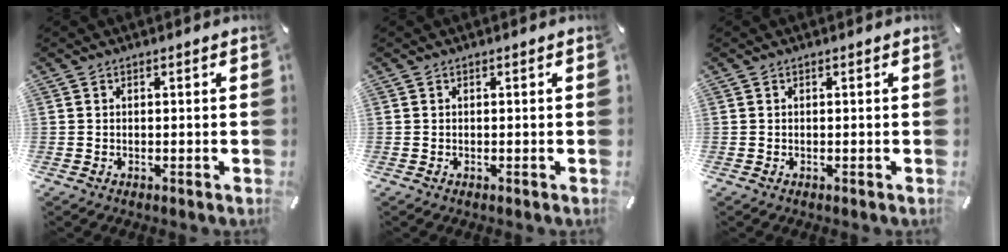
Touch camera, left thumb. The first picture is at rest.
{"total": 0.0}
{"total": 0.0}